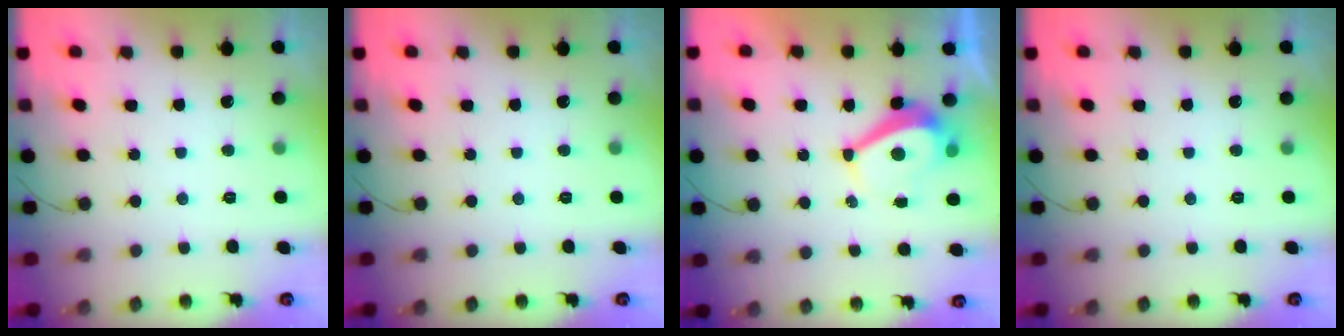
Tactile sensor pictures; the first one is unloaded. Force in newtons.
{"total": 0.0}
{"total": 5.3, "press": 5.2, "slide": 0.7}
{"total": 0.0}